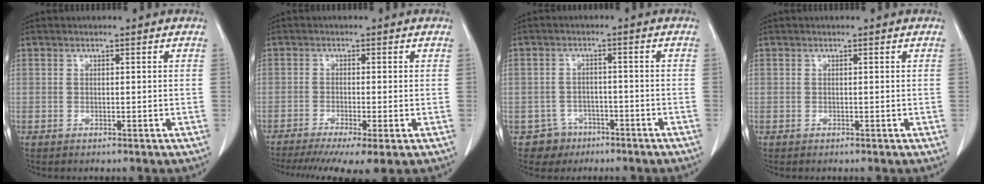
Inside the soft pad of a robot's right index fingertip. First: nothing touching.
{"total": 9.6, "force": [-6.6, 1.1, 6.8], "torque": [-0.104, -0.016, -0.106]}
{"total": 4.3, "force": [-2.5, 3.5, -0.4], "torque": [0.011, 0.016, -0.035]}
{"total": 0.0}